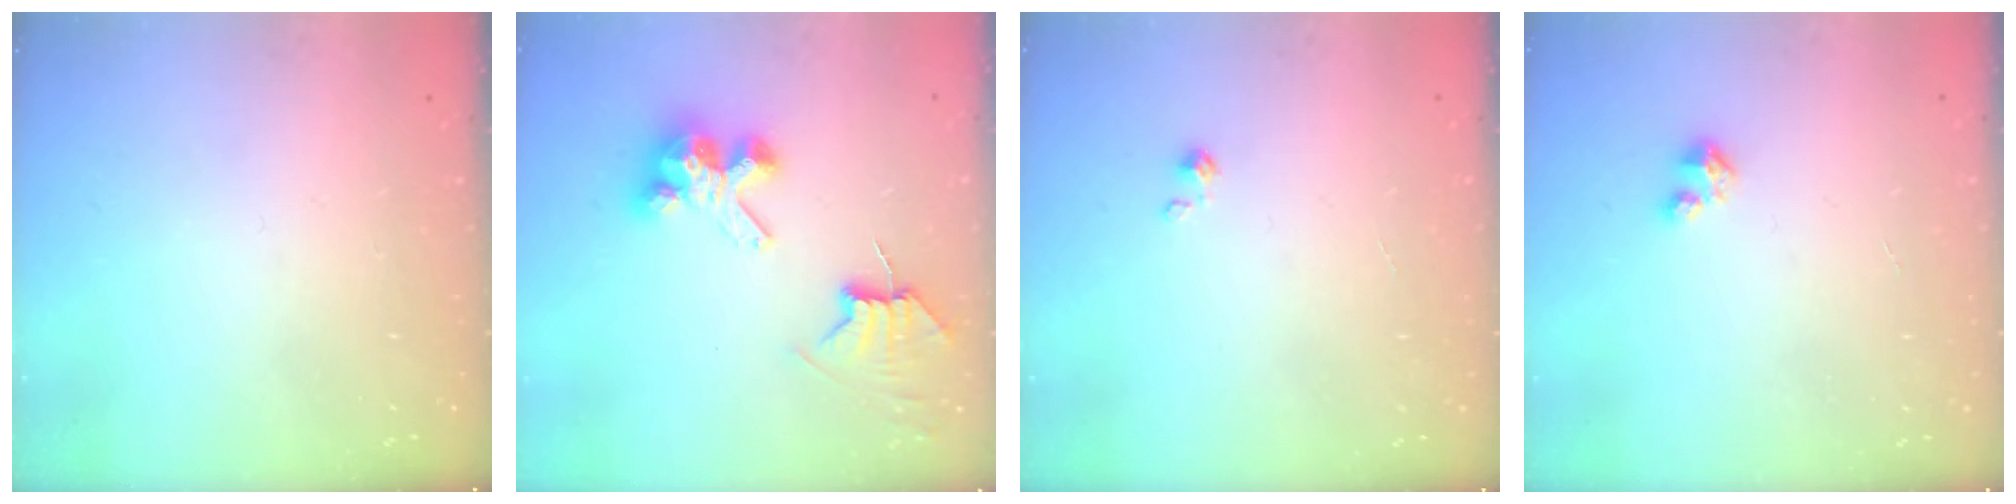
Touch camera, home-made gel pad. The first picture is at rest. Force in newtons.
{"total": 7.8, "press": 7.7, "slide": 0.6}
{"total": 0.0}
{"total": 1.6, "press": 1.6, "slide": 0.2}